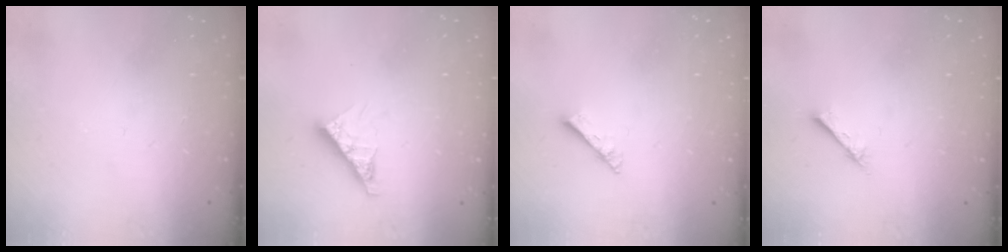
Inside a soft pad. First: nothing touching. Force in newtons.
{"total": 8.0, "press": 8.0, "slide": 0.7}
{"total": 3.5, "press": 3.4, "slide": 0.4}
{"total": 2.3, "press": 2.3, "slide": 0.3}